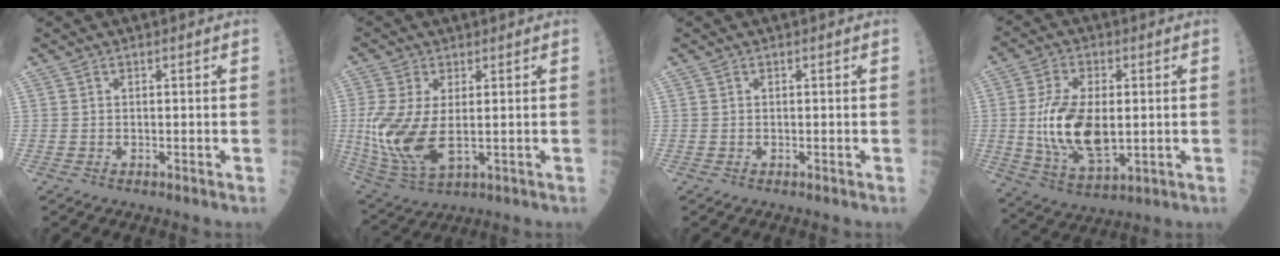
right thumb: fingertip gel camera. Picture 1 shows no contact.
{"total": 13.2, "force": [-0.4, 6.3, 11.5], "torque": [-0.265, -0.017, 0.007]}
{"total": 0.0}
{"total": 15.1, "force": [-0.1, 7.7, 13.0], "torque": [-0.243, -0.015, 0.006]}